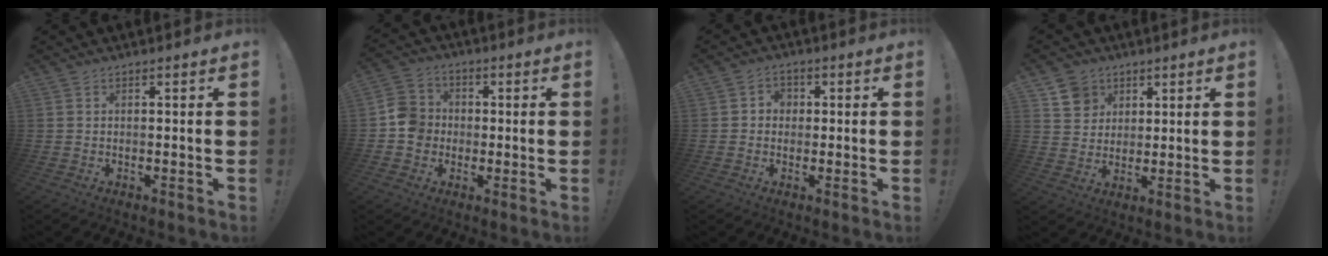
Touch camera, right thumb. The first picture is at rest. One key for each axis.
{"total": 8.8, "fx": -1.4, "fy": 8.1, "fz": 3.2, "tx": -0.048, "ty": 0.023, "tz": -0.021}
{"total": 3.4, "fx": 0.0, "fy": 3.2, "fz": 1.2, "tx": -0.022, "ty": 0.006, "tz": 0.000}
{"total": 8.0, "fx": 4.5, "fy": 6.5, "fz": 1.3, "tx": -0.004, "ty": -0.031, "tz": 0.088}